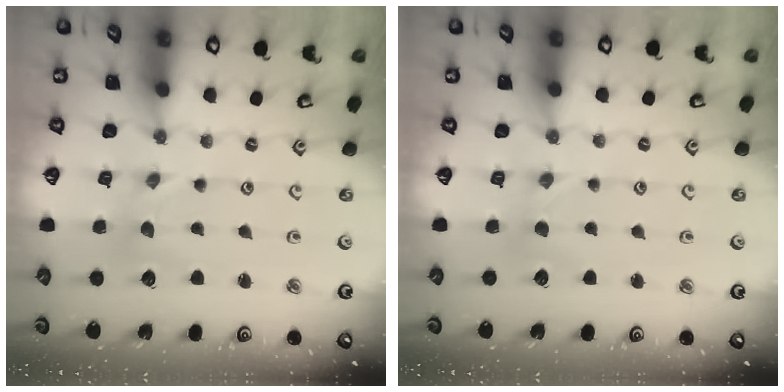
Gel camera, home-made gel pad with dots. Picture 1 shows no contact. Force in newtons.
{"total": 0.9, "press": 0.9, "slide": 0.2}